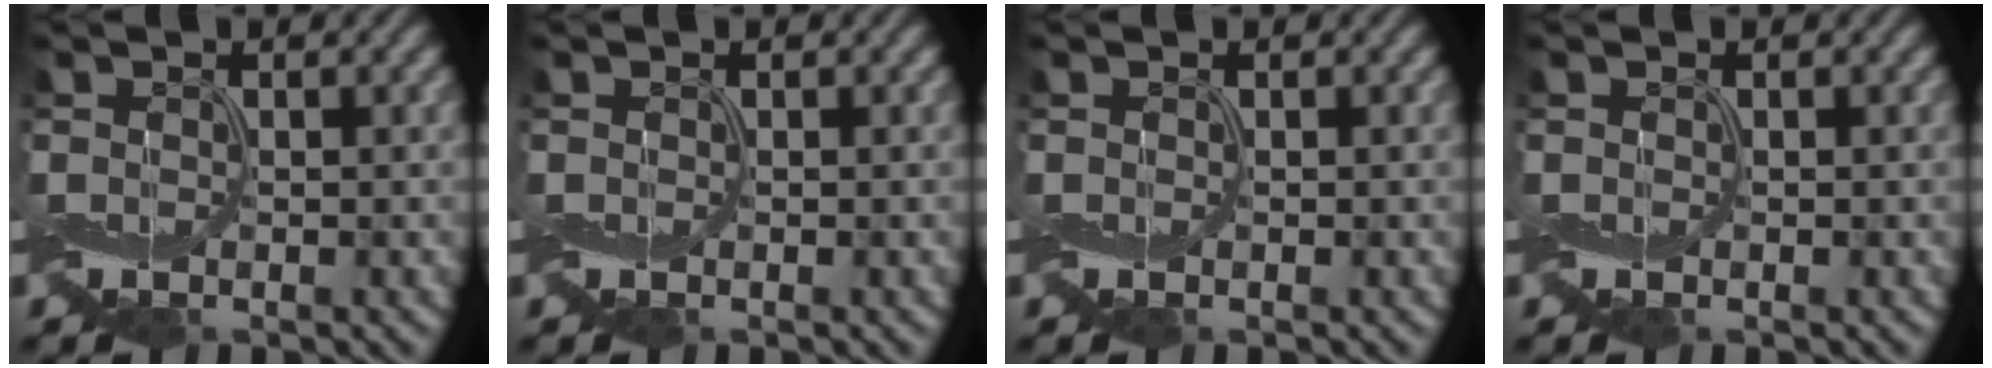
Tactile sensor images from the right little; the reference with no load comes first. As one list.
[{"total": 0.0}, {"total": 0.0}, {"total": 0.0}]